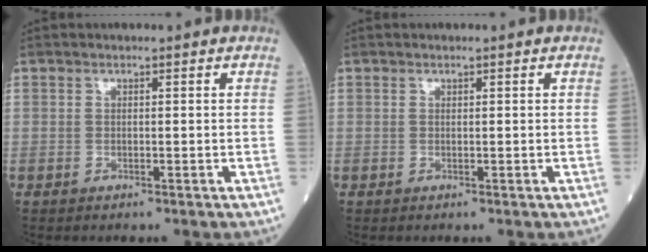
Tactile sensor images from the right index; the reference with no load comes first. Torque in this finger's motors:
{"motor_torque": [-0.11, -0.16, -0.04, -0.01]}